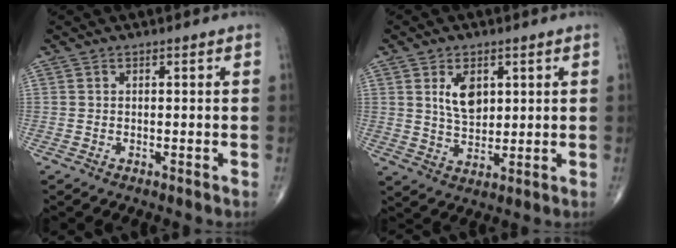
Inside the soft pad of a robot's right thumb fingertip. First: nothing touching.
{"total": 6.8, "force": [2.3, 4.1, 4.9], "torque": [-0.068, -0.017, 0.048]}